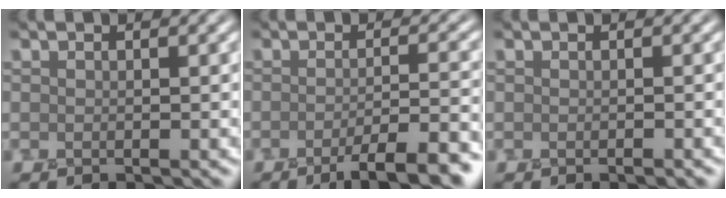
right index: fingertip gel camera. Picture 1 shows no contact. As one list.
[{"total": 6.3, "force": [-3.6, 1.3, 5.0], "torque": [-0.066, 0.002, -0.056]}, {"total": 0.6, "force": [-0.3, 0.1, 0.5], "torque": [-0.005, 0.000, -0.003]}]